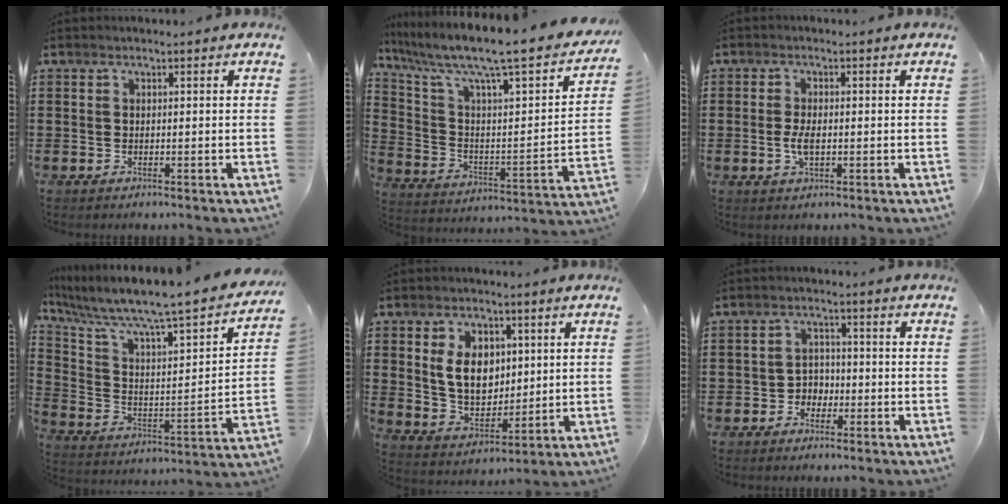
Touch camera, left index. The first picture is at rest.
{"total": 8.8, "force": [6.7, 0.9, 5.6], "torque": [-0.139, -0.052, 0.100]}
{"total": 3.0, "force": [-0.4, 1.3, 2.7], "torque": [-0.058, 0.000, -0.011]}
{"total": 7.3, "force": [6.1, 0.3, 4.1], "torque": [-0.112, -0.064, 0.090]}
{"total": 8.5, "force": [2.4, 6.0, 5.5], "torque": [-0.131, 0.010, 0.041]}
{"total": 2.8, "force": [-1.7, 2.1, 0.7], "torque": [-0.022, 0.008, -0.039]}